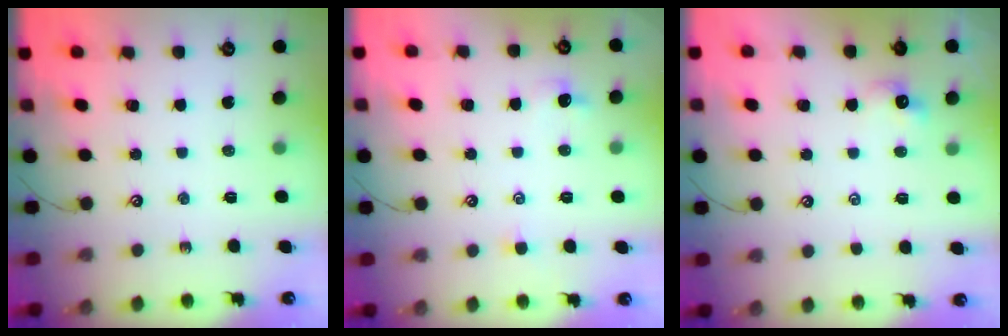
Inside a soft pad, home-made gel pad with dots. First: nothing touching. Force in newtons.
{"total": 0.0}
{"total": 2.3, "press": 2.2, "slide": 0.4}